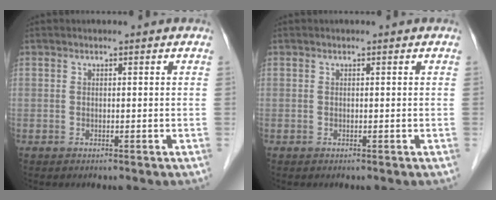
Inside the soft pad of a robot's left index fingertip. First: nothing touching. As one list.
[{"total": 0.0}]